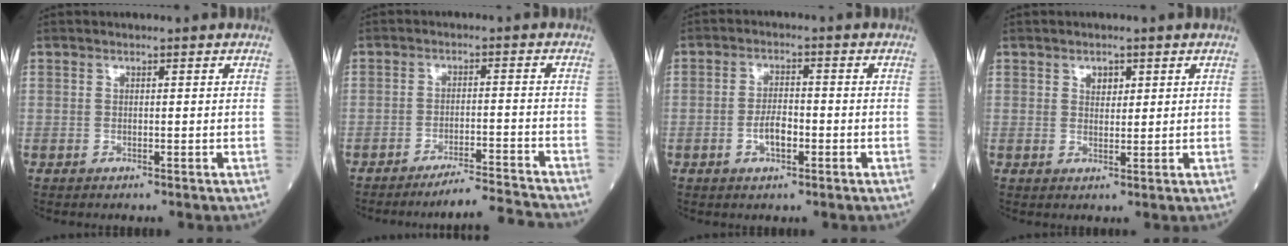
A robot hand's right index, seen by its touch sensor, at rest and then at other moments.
{"total": 7.2, "force": [-6.8, -2.2, 0.9], "torque": [-0.004, -0.001, -0.115]}
{"total": 3.8, "force": [-1.3, 1.5, 3.2], "torque": [-0.062, 0.003, -0.024]}
{"total": 2.0, "force": [1.1, 1.3, 1.1], "torque": [-0.016, 0.000, 0.018]}